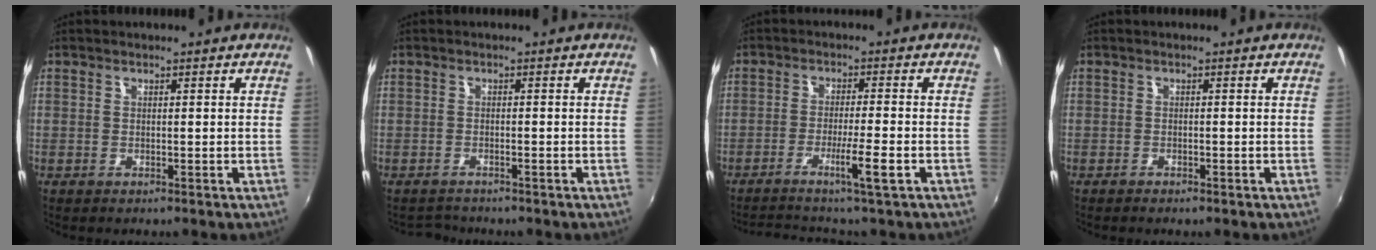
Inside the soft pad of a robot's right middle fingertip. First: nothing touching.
{"total": 2.1, "force": [-2.0, 0.4, 0.1], "torque": [-0.011, -0.001, -0.035]}
{"total": 5.6, "force": [-3.8, -0.5, 4.0], "torque": [-0.083, -0.004, -0.066]}
{"total": 1.2, "force": [-1.0, 0.3, 0.5], "torque": [-0.014, -0.003, -0.016]}